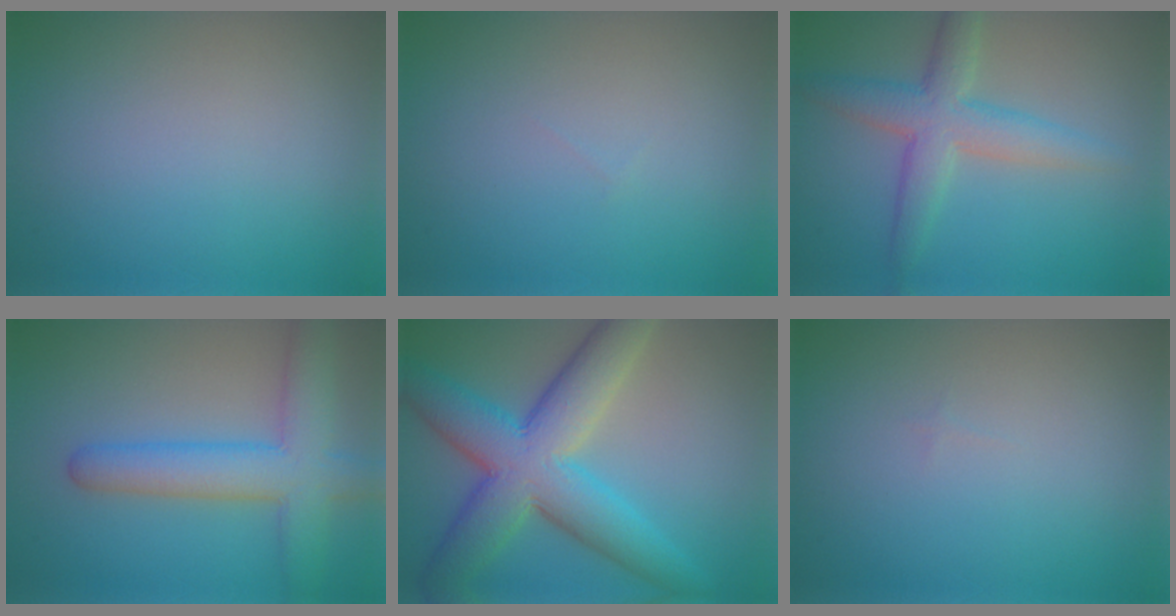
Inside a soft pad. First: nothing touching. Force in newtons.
{"total": 0.0}
{"total": 4.7, "press": 4.7, "slide": 0.1}
{"total": 6.3, "press": 6.3, "slide": 0.4}
{"total": 10.0, "press": 10.0, "slide": 0.2}
{"total": 0.0}